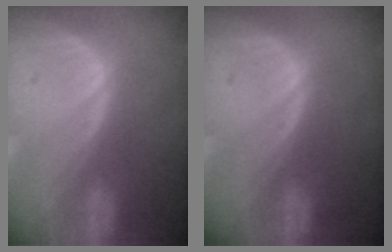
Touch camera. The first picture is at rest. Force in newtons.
{"total": 0.0}